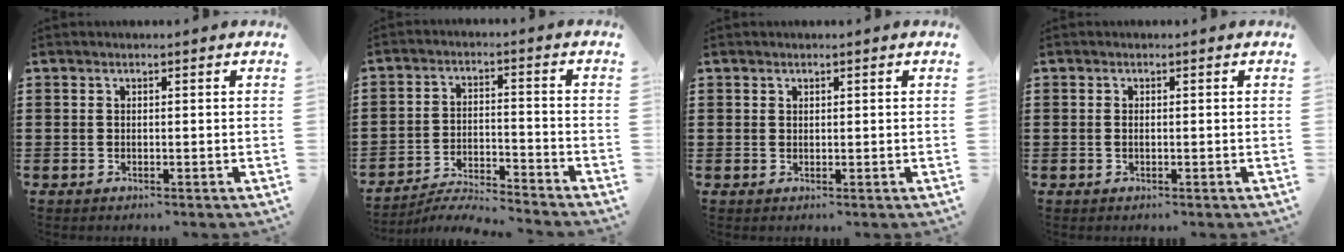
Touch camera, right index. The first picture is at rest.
{"total": 5.1, "force": [-5.0, 0.0, 1.0], "torque": [-0.028, -0.002, -0.103]}
{"total": 0.6, "force": [0.4, 0.4, 0.1], "torque": [-0.003, 0.001, 0.009]}
{"total": 0.5, "force": [0.0, 0.2, 0.5], "torque": [-0.011, -0.001, -0.001]}